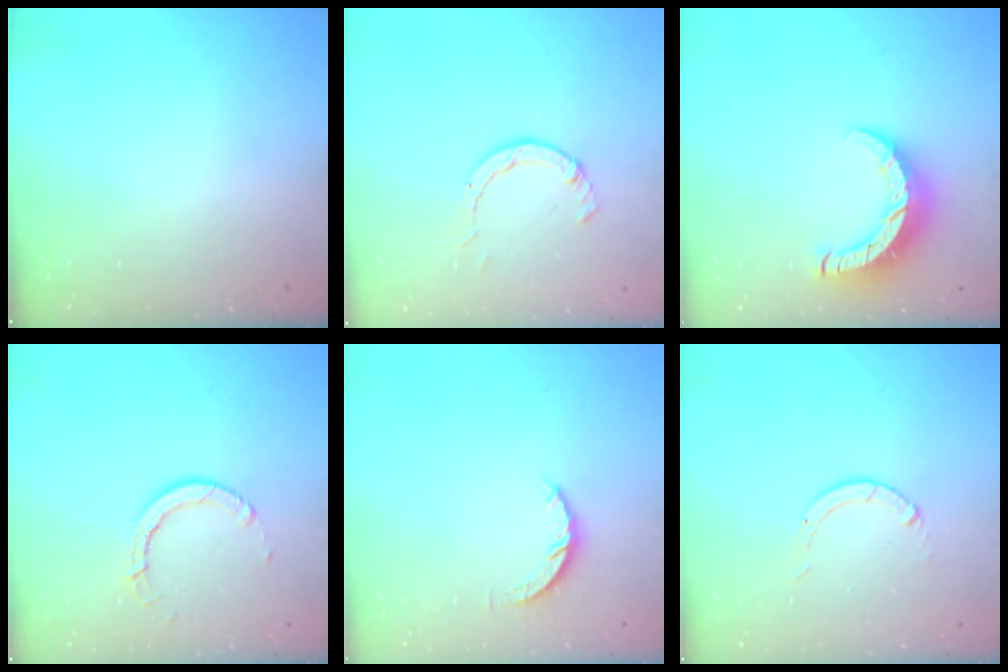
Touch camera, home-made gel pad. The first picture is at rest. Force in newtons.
{"total": 2.3, "press": 2.3, "slide": 0.3}
{"total": 9.9, "press": 9.9, "slide": 0.6}
{"total": 5.4, "press": 5.4, "slide": 0.5}
{"total": 4.3, "press": 4.3, "slide": 0.5}
{"total": 0.0}